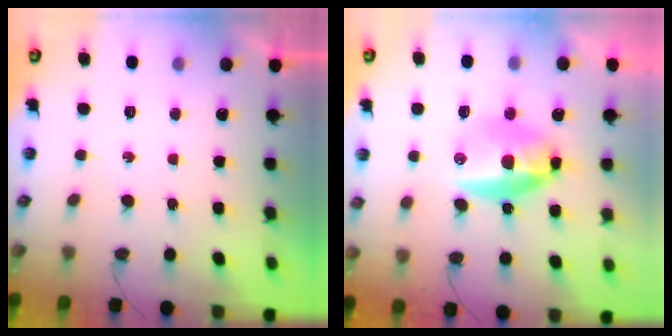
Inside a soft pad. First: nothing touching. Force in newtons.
{"total": 11.4, "press": 11.4, "slide": 0.6}